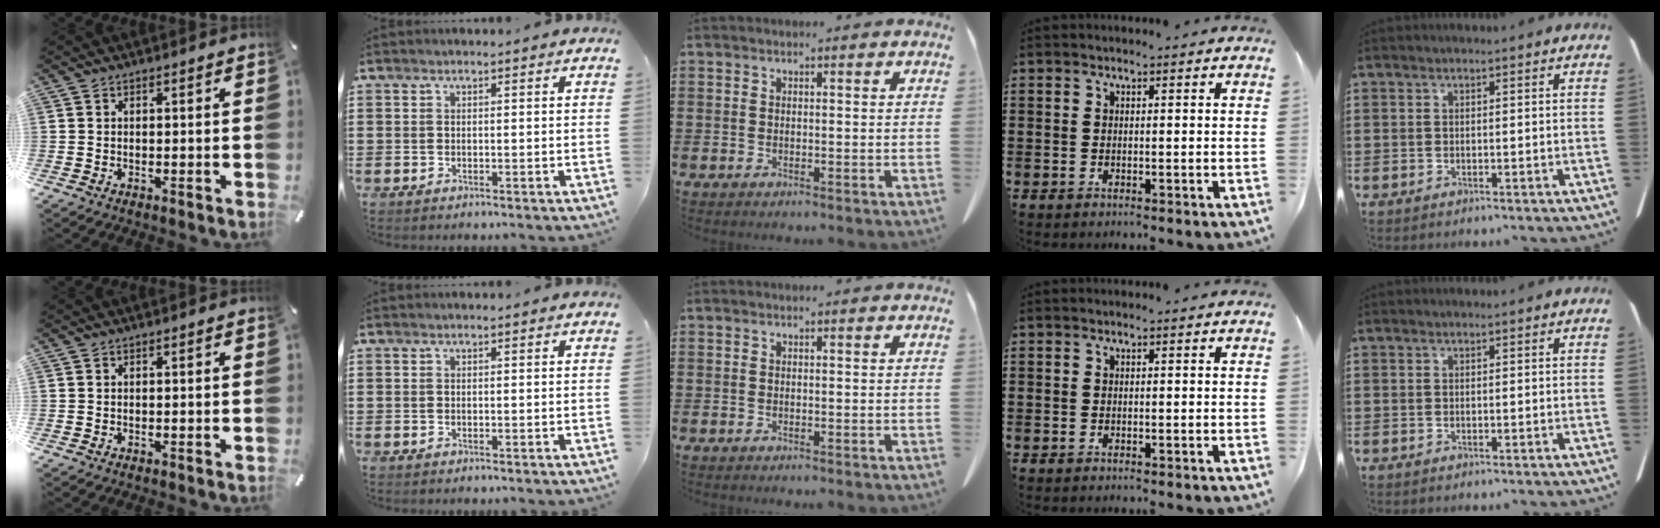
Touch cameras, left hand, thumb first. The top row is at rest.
{}